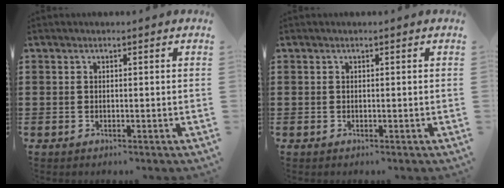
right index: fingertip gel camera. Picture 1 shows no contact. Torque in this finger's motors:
{"motor_torque": [0.00, 0.00, 0.00, 0.00]}